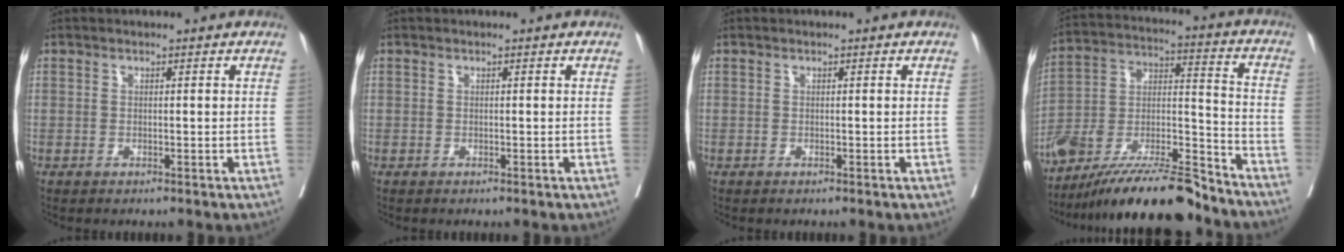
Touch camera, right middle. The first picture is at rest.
{"total": 0.0}
{"total": 0.0}
{"total": 20.6, "force": [-17.8, 2.6, 10.1], "torque": [-0.181, 0.005, -0.317]}